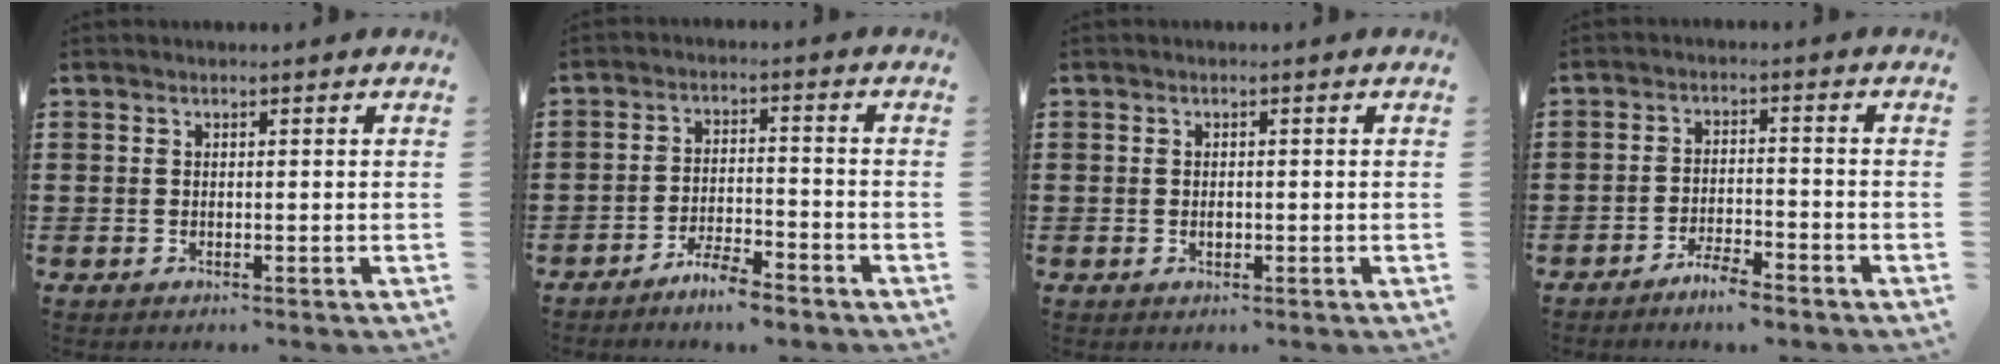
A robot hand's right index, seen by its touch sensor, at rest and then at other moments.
{"total": 4.7, "force": [-4.4, 0.4, 1.5], "torque": [-0.035, 0.004, -0.088]}
{"total": 1.0, "force": [-0.1, 0.6, 0.8], "torque": [-0.016, 0.001, -0.003]}
{"total": 3.9, "force": [-3.6, 0.4, 1.3], "torque": [-0.033, 0.003, -0.073]}